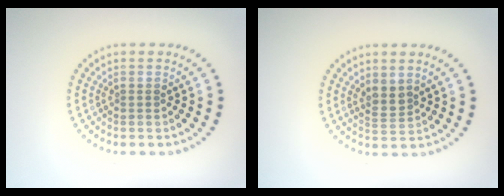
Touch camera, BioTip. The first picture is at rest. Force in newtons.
{"total": 1.8, "press": 1.5, "slide": 0.9}